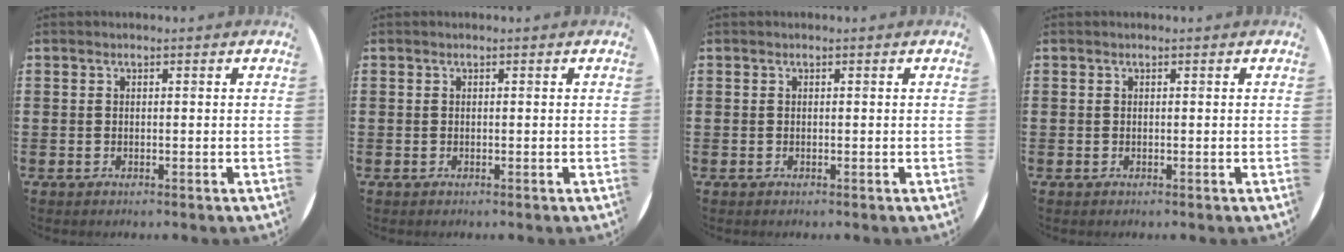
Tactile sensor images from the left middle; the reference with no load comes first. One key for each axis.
{"total": 0.0}
{"total": 0.0}
{"total": 0.0}